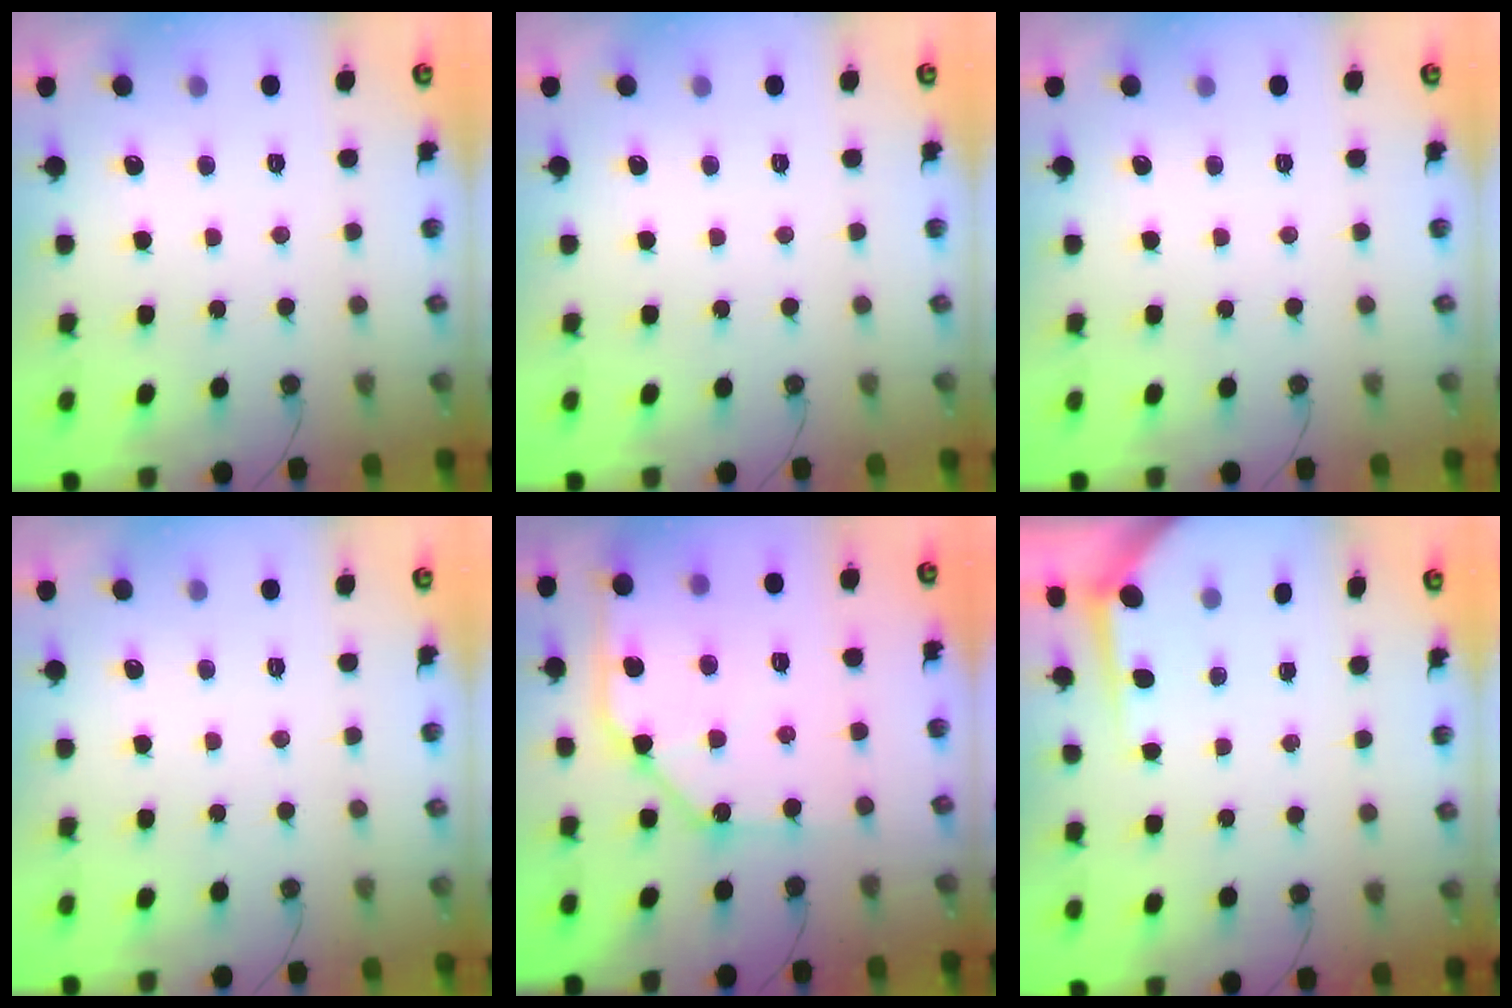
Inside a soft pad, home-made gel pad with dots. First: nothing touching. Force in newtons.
{"total": 0.0}
{"total": 0.0}
{"total": 0.0}
{"total": 14.2, "press": 14.1, "slide": 1.6}
{"total": 3.6, "press": 3.6, "slide": 0.4}